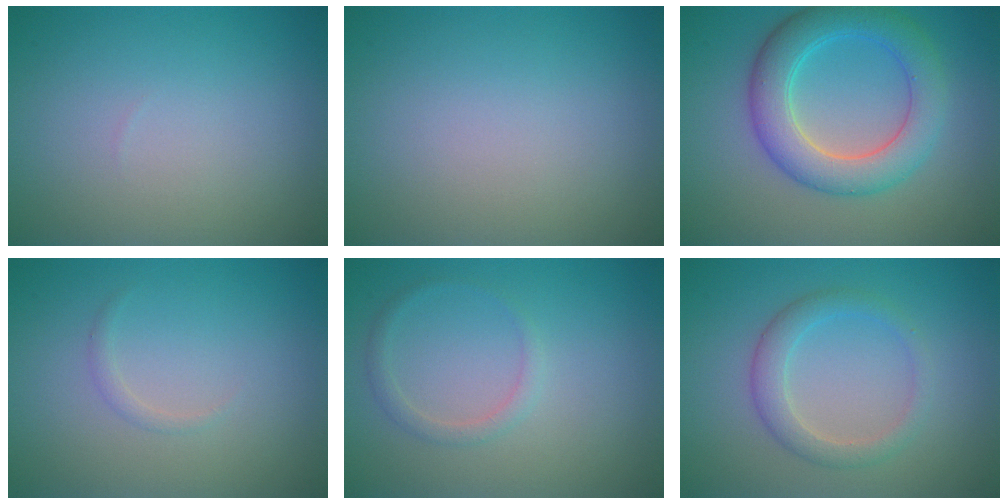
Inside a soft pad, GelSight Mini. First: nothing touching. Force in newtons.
{"total": 0.0}
{"total": 6.0, "press": 6.0, "slide": 0.1}
{"total": 0.7, "press": 0.7, "slide": 0.1}
{"total": 1.3, "press": 1.3, "slide": 0.1}
{"total": 2.7, "press": 2.7, "slide": 0.2}